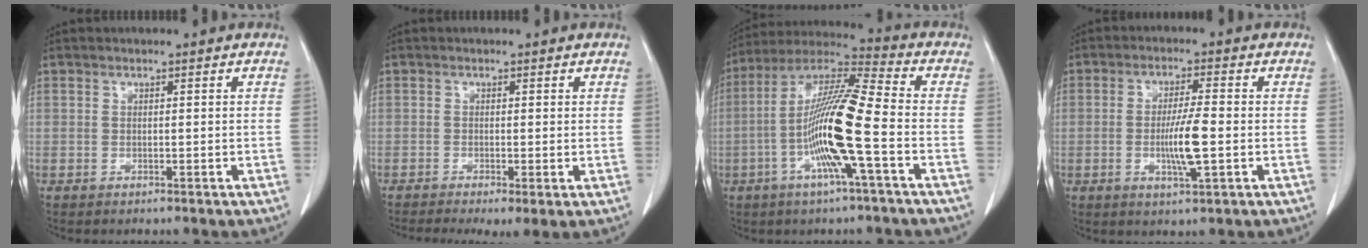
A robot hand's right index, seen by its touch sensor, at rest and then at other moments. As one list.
[{"total": 4.9, "force": [-2.7, 1.4, 3.9], "torque": [-0.060, -0.017, -0.047]}, {"total": 15.0, "force": [-3.8, 0.0, 14.5], "torque": [-0.284, 0.003, -0.081]}, {"total": 6.5, "force": [-1.2, 0.4, 6.4], "torque": [-0.121, -0.010, -0.022]}]